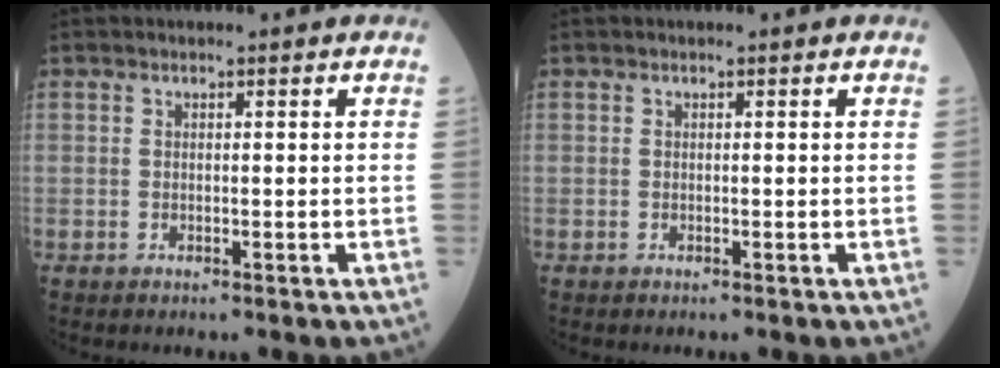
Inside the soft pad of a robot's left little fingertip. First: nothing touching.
{"total": 0.0}